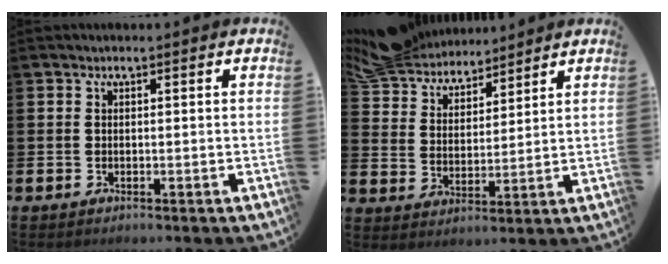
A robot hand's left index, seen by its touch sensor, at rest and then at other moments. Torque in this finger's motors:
{"motor_torque": [0.46, -0.76, 0.14, 0.05]}